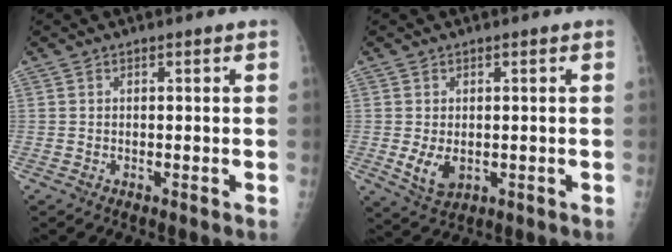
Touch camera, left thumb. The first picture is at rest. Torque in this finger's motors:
{"motor_torque": [-0.35, 0.60, 0.58, 0.03, 0.06]}